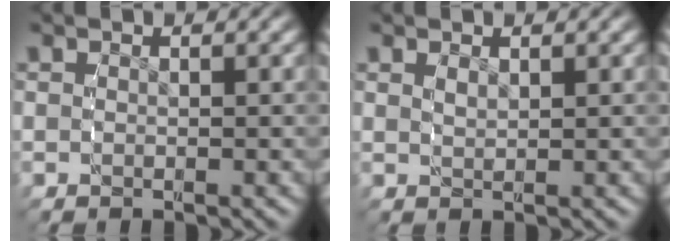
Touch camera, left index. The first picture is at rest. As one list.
[{"total": 0.9, "force": [0.6, -0.5, 0.4], "torque": [-0.006, -0.006, 0.021]}]